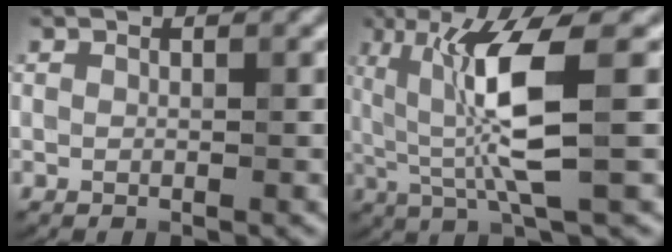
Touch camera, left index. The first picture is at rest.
{"total": 7.5, "force": [0.8, 1.2, 7.4], "torque": [-0.140, -0.006, 0.020]}